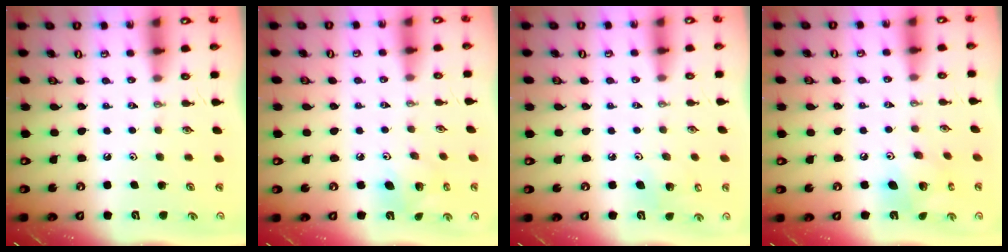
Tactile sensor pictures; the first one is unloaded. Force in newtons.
{"total": 7.8, "press": 7.8, "slide": 0.3}
{"total": 6.3, "press": 6.2, "slide": 1.1}
{"total": 10.8, "press": 10.7, "slide": 1.0}